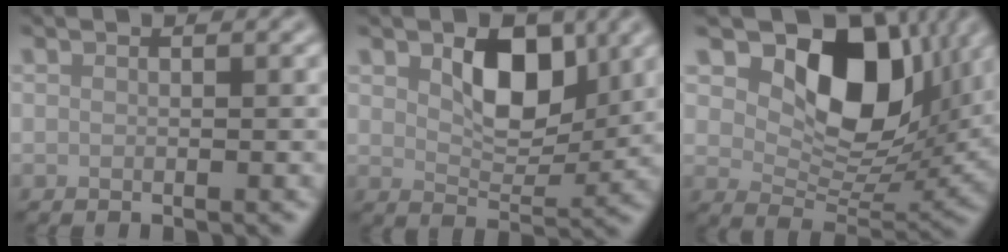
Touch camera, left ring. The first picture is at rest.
{"total": 5.5, "force": [1.9, 3.3, 4.1], "torque": [-0.068, -0.005, 0.028]}
{"total": 11.4, "force": [4.6, 7.0, 7.7], "torque": [-0.117, -0.012, 0.079]}